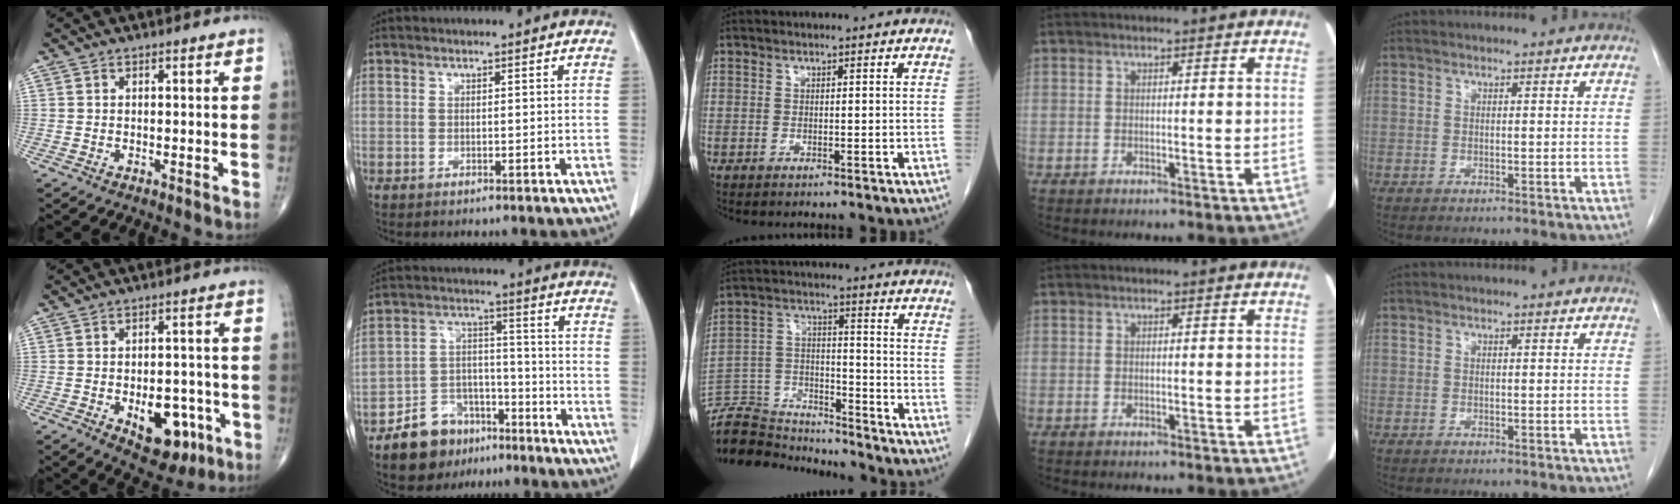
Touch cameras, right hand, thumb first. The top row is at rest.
{"thumb": {"total": 13.6, "force": [-5.2, 7.4, 10.2], "torque": [-0.108, 0.026, -0.061]}, "index": {"total": 10.3, "force": [-7.2, 6.6, 3.1], "torque": [-0.055, 0.028, -0.119]}, "middle": {"total": 13.2, "force": [-13.0, 2.0, 1.3], "torque": [-0.021, 0.027, -0.223]}}